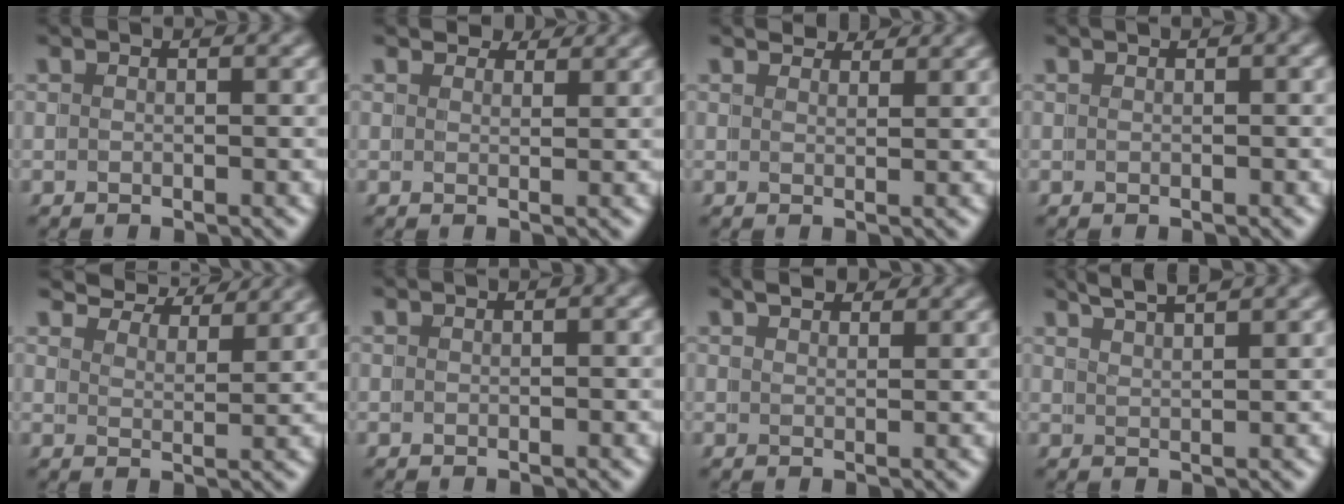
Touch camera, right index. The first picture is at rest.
{"total": 2.9, "force": [2.9, -0.2, 0.1], "torque": [0.006, 0.001, 0.044]}
{"total": 3.0, "force": [2.9, -0.6, 0.1], "torque": [0.009, 0.003, 0.046]}
{"total": 0.0}
{"total": 6.0, "force": [5.8, -0.1, 1.3], "torque": [-0.011, 0.016, 0.089]}
{"total": 0.0}
{"total": 2.1, "force": [2.0, -0.4, 0.2], "torque": [0.003, 0.002, 0.035]}
{"total": 4.0, "force": [3.8, -0.4, 1.4], "torque": [-0.022, 0.005, 0.064]}